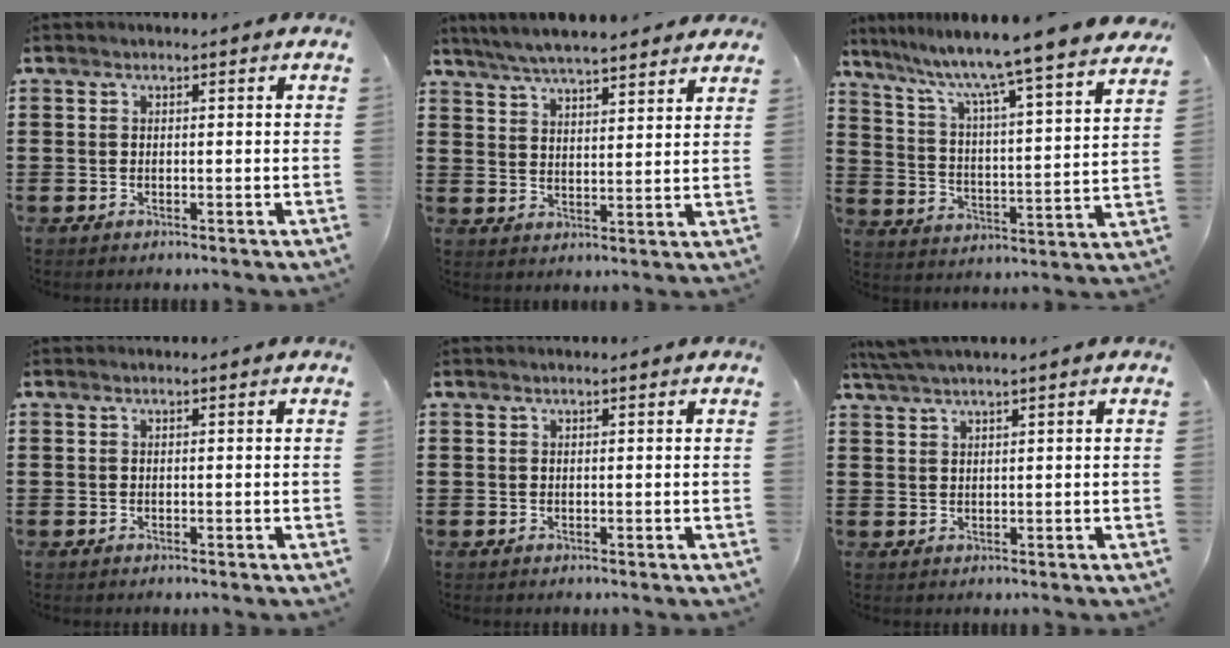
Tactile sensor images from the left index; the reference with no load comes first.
{"total": 5.6, "force": [5.3, 0.4, 1.7], "torque": [-0.052, -0.017, 0.096]}
{"total": 8.2, "force": [7.1, -1.5, 3.8], "torque": [-0.102, -0.066, 0.109]}
{"total": 0.0}
{"total": 0.0}
{"total": 2.3, "force": [1.8, -0.4, 1.4], "torque": [-0.029, 0.001, 0.035]}